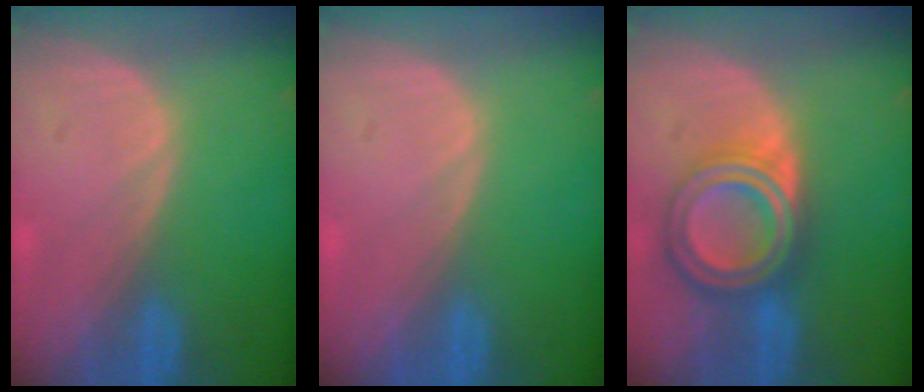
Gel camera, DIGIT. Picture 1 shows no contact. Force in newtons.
{"total": 0.0}
{"total": 8.1, "press": 8.1, "slide": 0.5}